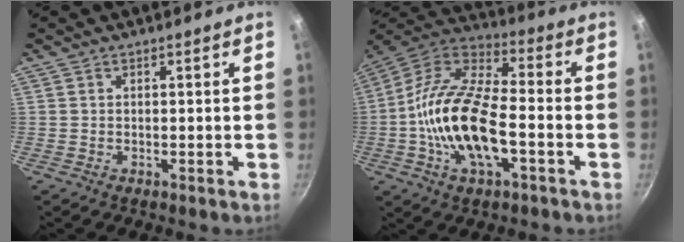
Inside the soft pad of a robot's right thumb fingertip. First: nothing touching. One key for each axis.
{"total": 19.3, "fx": -4.2, "fy": 8.7, "fz": 16.7, "tx": -0.312, "ty": 0.039, "tz": -0.096}